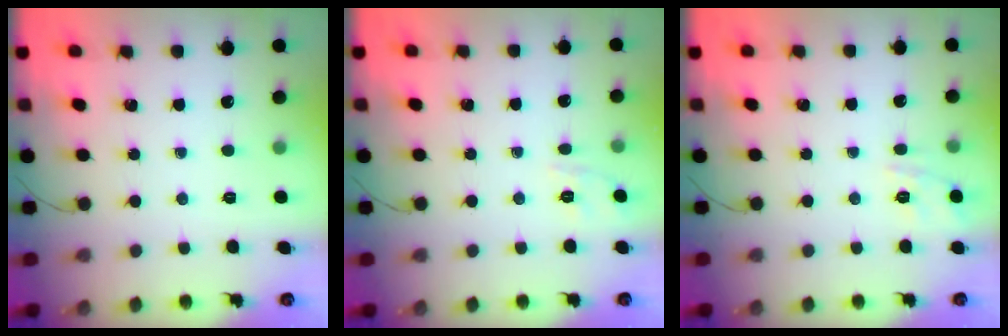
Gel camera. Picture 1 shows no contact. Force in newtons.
{"total": 1.7, "press": 0.3, "slide": 1.6}
{"total": 10.6, "press": 10.6, "slide": 1.3}